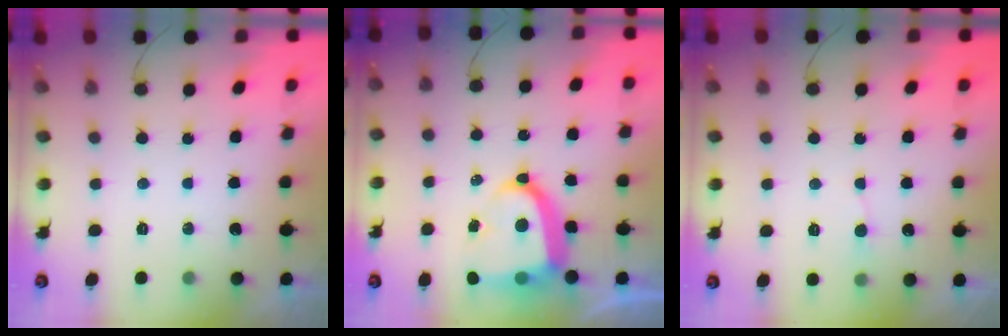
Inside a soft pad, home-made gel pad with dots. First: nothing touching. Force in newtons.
{"total": 15.4, "press": 15.3, "slide": 2.0}
{"total": 3.0, "press": 3.0, "slide": 0.4}